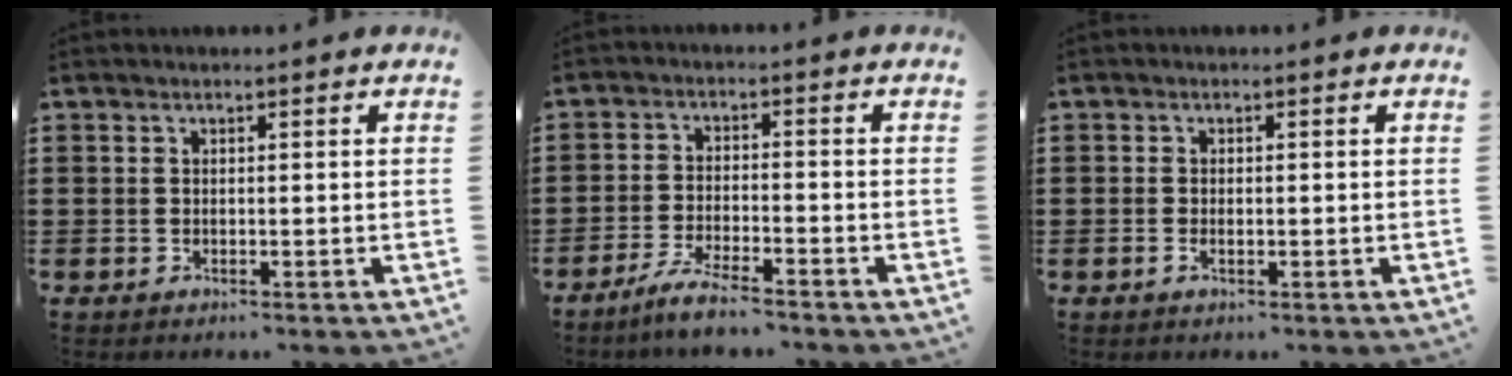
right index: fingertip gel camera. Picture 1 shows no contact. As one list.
[{"total": 4.4, "force": [-4.0, -0.1, 1.7], "torque": [-0.043, -0.006, -0.080]}, {"total": 1.0, "force": [-0.3, 0.5, 0.8], "torque": [-0.016, -0.003, -0.005]}]